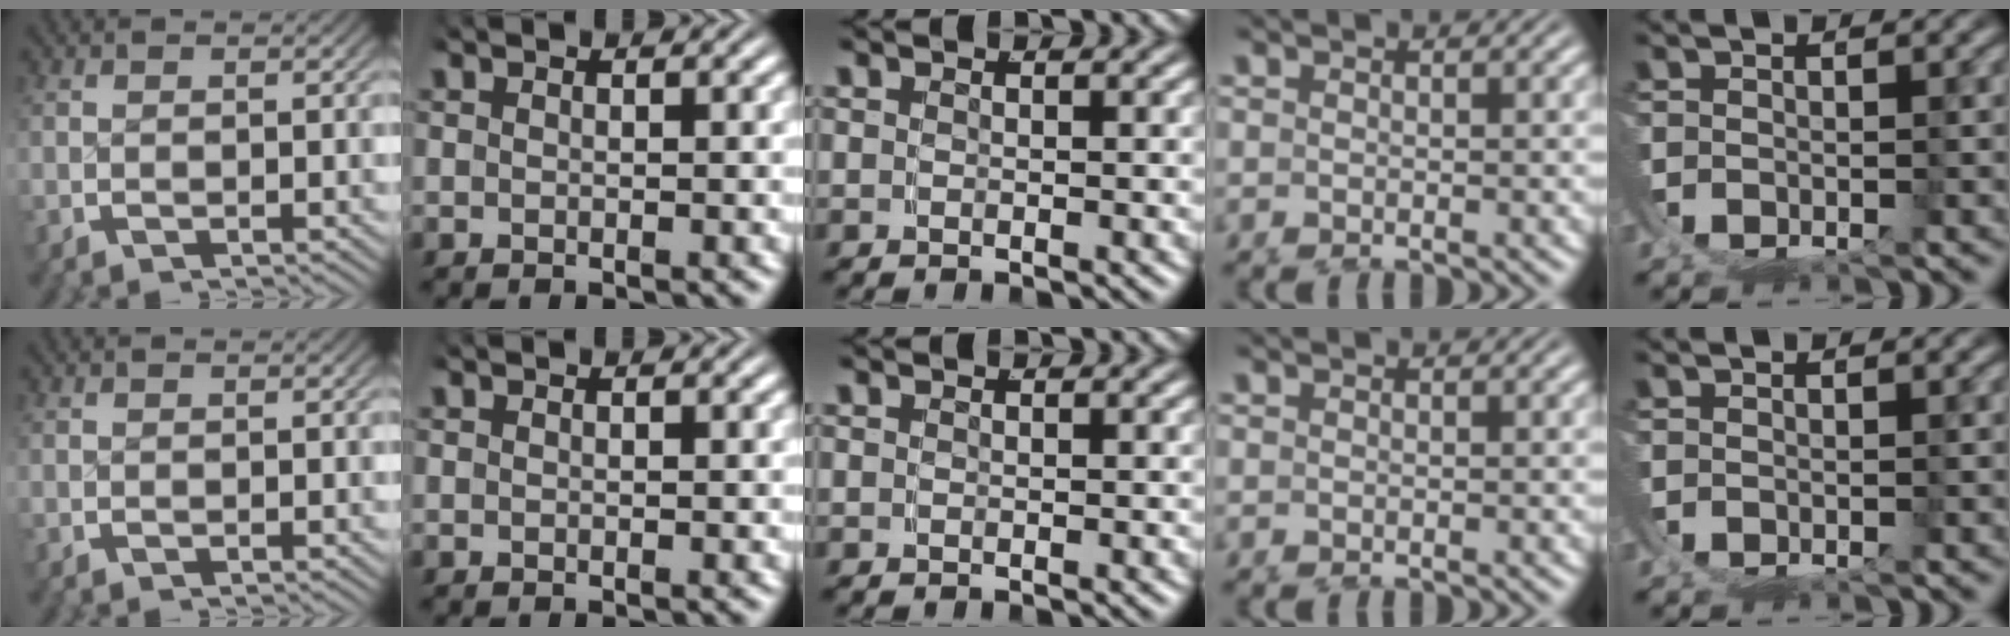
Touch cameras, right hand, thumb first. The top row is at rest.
{}